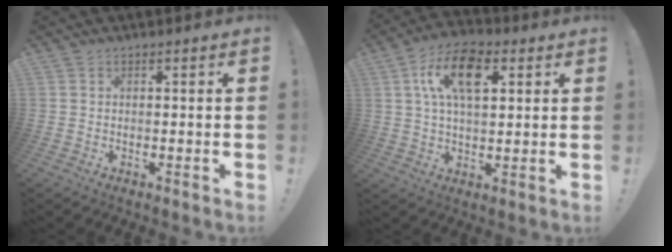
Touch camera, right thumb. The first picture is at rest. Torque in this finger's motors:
{"motor_torque": [0.30, 0.30, 0.08, 0.08, 0.05]}